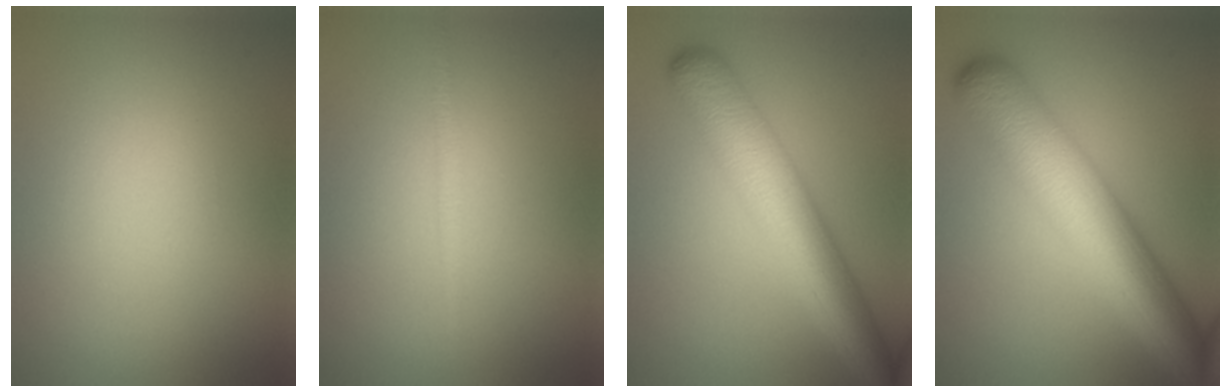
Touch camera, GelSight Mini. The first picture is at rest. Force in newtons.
{"total": 1.1, "press": 1.1, "slide": 0.1}
{"total": 8.2, "press": 8.2, "slide": 0.2}
{"total": 10.1, "press": 10.1, "slide": 0.2}